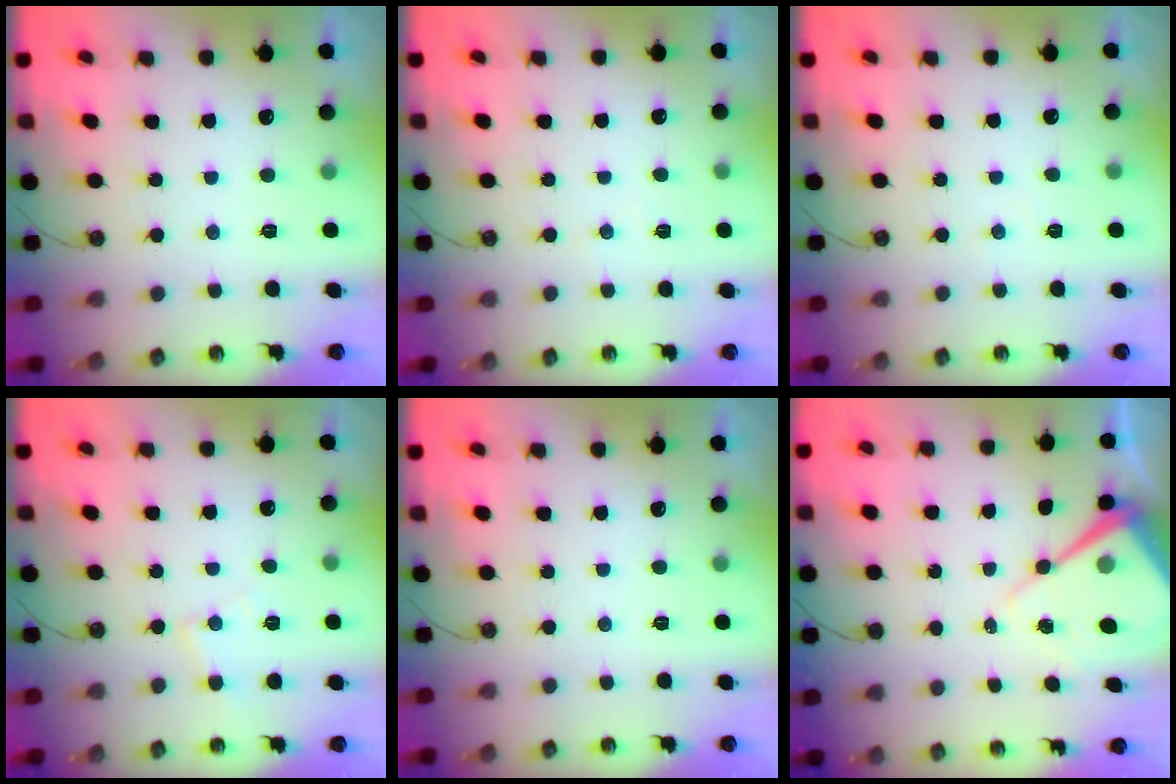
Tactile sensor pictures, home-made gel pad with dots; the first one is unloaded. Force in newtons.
{"total": 2.2, "press": 2.2, "slide": 0.4}
{"total": 3.1, "press": 3.0, "slide": 0.5}
{"total": 6.4, "press": 6.4, "slide": 0.3}
{"total": 0.0}
{"total": 11.0, "press": 11.0, "slide": 1.0}